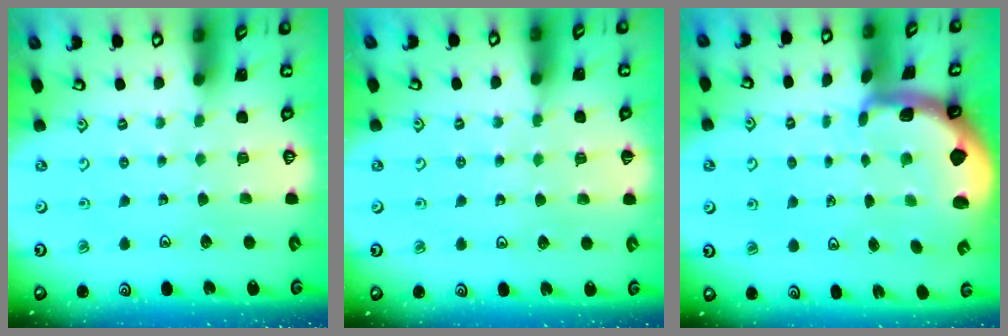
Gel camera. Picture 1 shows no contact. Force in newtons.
{"total": 3.5, "press": 3.3, "slide": 1.2}
{"total": 1.9, "press": 1.9, "slide": 0.4}